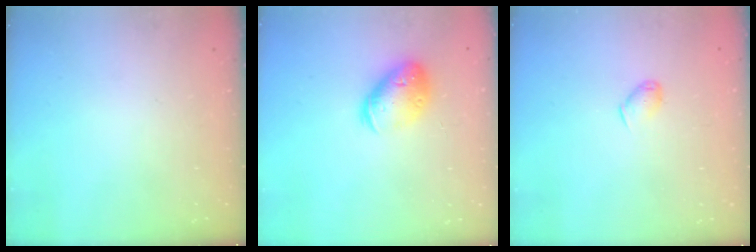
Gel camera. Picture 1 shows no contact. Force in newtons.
{"total": 15.0, "press": 14.8, "slide": 2.2}
{"total": 5.6, "press": 5.5, "slide": 0.7}